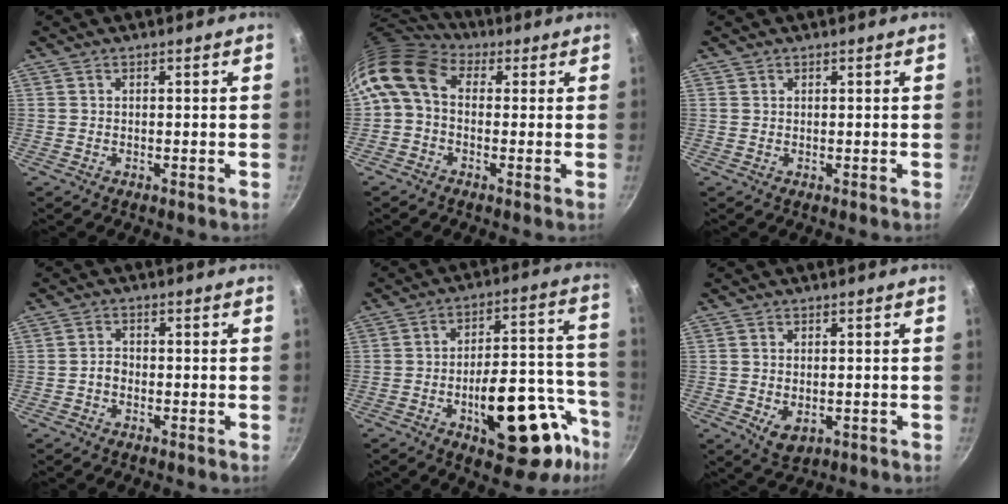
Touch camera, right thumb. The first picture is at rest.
{"total": 10.1, "force": [1.3, 7.3, 6.9], "torque": [-0.130, 0.024, 0.003]}
{"total": 0.5, "force": [0.3, 0.4, 0.0], "torque": [0.006, -0.001, 0.003]}
{"total": 2.0, "force": [-0.8, 1.4, 1.1], "torque": [-0.015, 0.016, -0.018]}
{"total": 23.4, "force": [-10.5, 10.8, 18.0], "torque": [-0.176, 0.068, -0.140]}
{"total": 4.6, "force": [-0.7, 3.0, 3.4], "torque": [-0.055, -0.014, -0.006]}